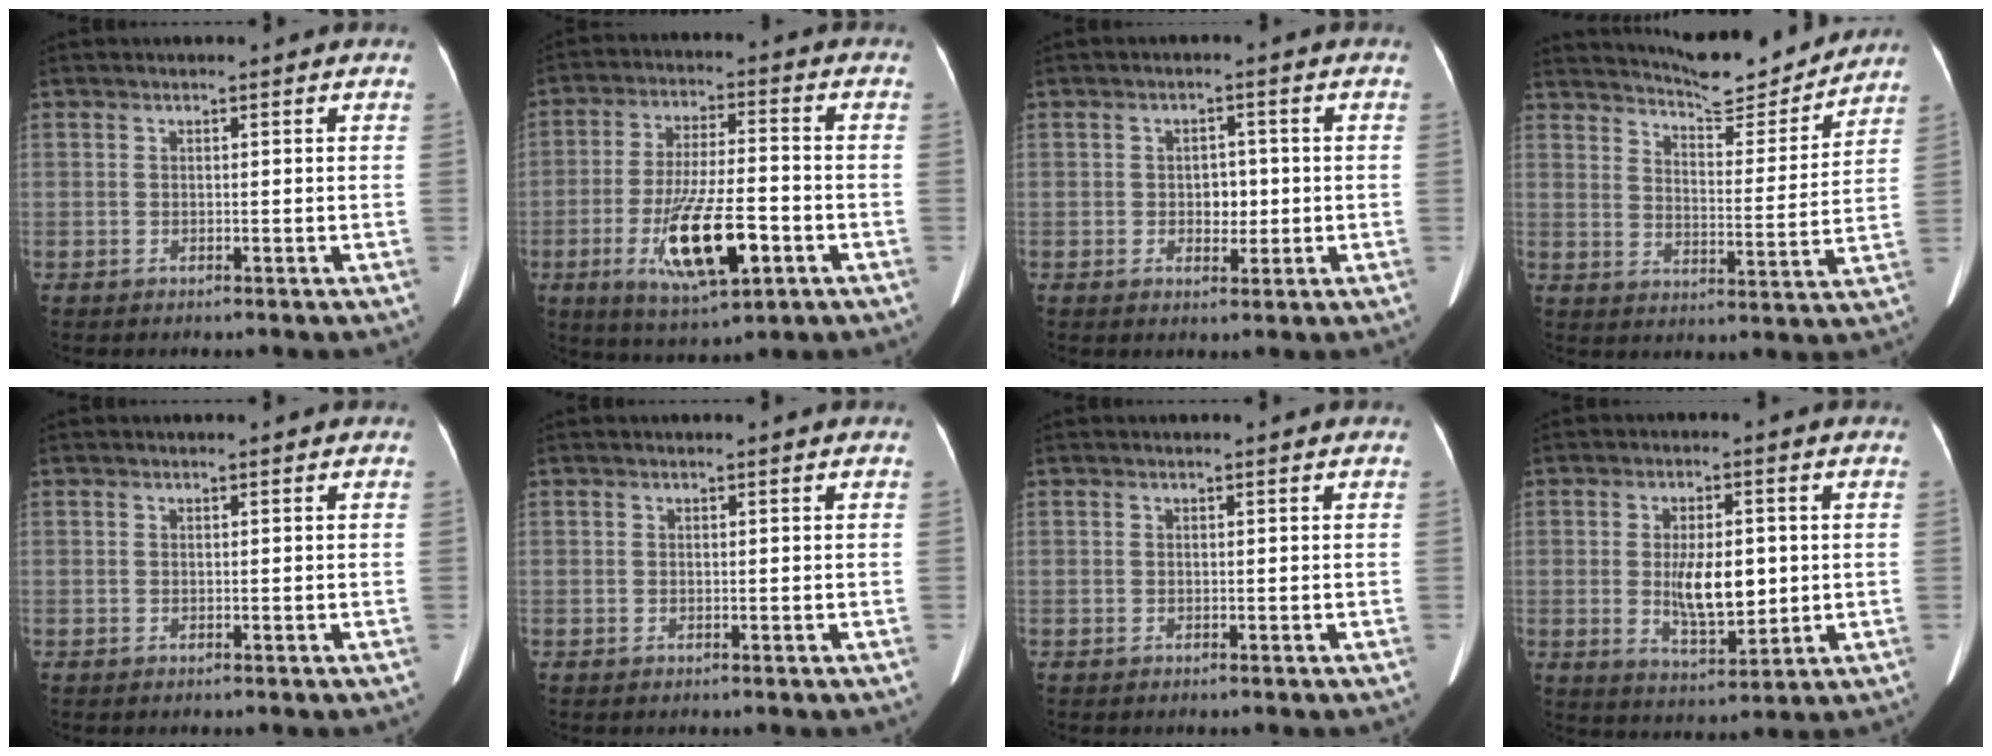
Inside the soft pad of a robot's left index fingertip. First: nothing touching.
{"total": 13.8, "force": [-5.7, 3.1, 12.2], "torque": [-0.231, -0.016, -0.089]}
{"total": 3.4, "force": [-1.3, 2.1, 2.3], "torque": [-0.031, 0.006, -0.015]}
{"total": 13.2, "force": [12.6, 1.2, 3.9], "torque": [-0.062, -0.016, 0.175]}
{"total": 0.0}
{"total": 1.0, "force": [-1.0, -0.1, 0.0], "torque": [-0.001, -0.001, -0.014]}
{"total": 0.0}
{"total": 8.5, "force": [-1.0, 3.3, 7.7], "torque": [-0.139, -0.008, -0.007]}